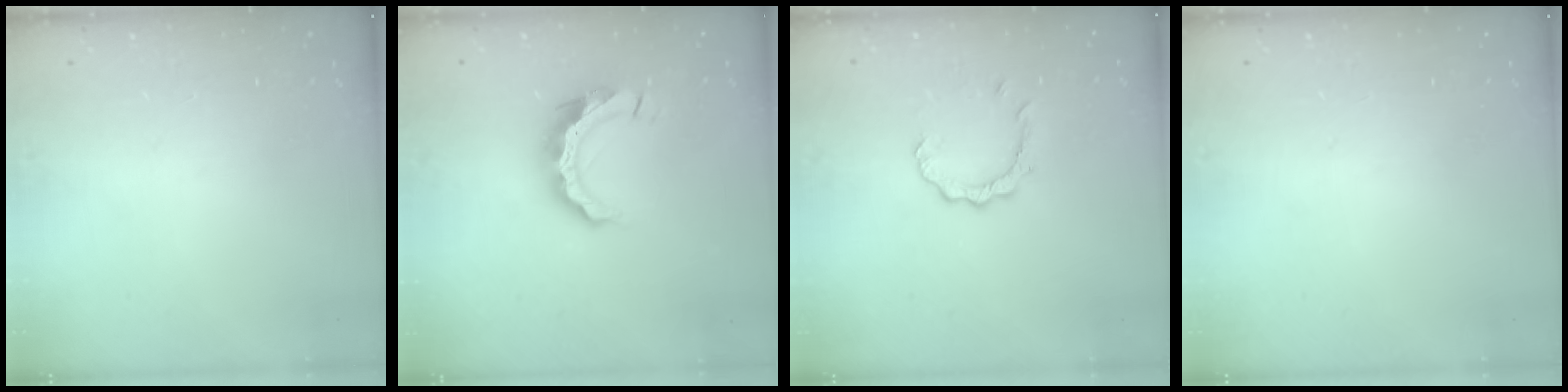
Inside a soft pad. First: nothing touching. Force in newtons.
{"total": 10.6, "press": 10.6, "slide": 0.8}
{"total": 3.7, "press": 3.7, "slide": 0.3}
{"total": 0.0}